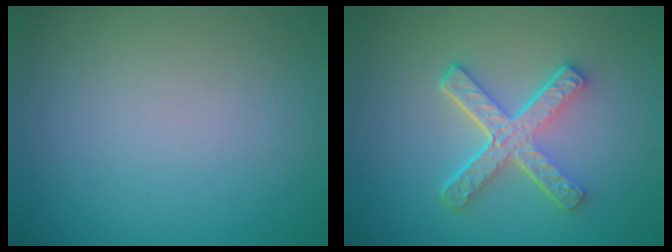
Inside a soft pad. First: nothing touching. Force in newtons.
{"total": 5.3, "press": 3.7, "slide": 3.8}